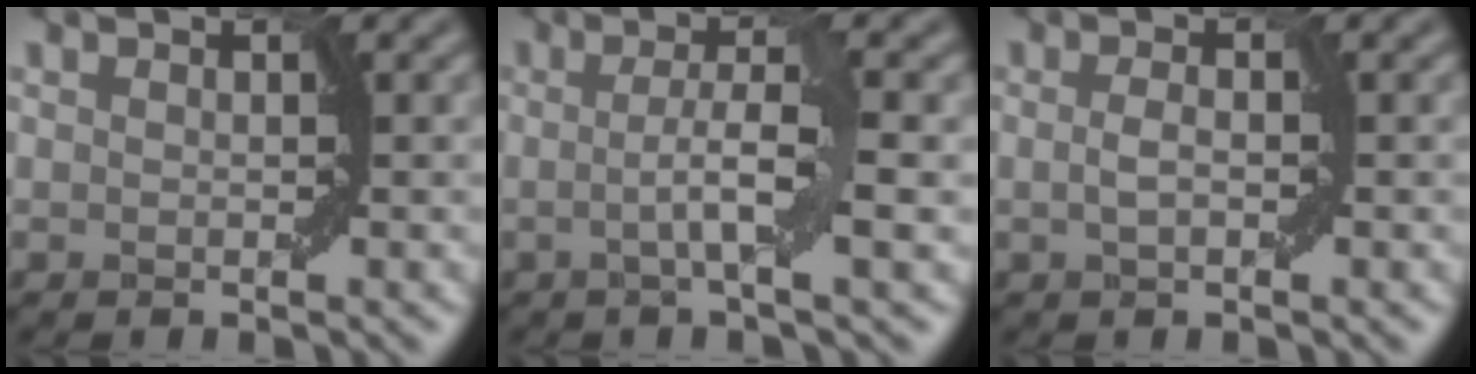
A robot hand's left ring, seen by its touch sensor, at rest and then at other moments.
{"total": 4.4, "force": [-0.1, 0.6, 4.4], "torque": [-0.074, 0.000, -0.004]}
{"total": 1.4, "force": [-0.1, 0.5, 1.3], "torque": [-0.030, 0.003, -0.002]}